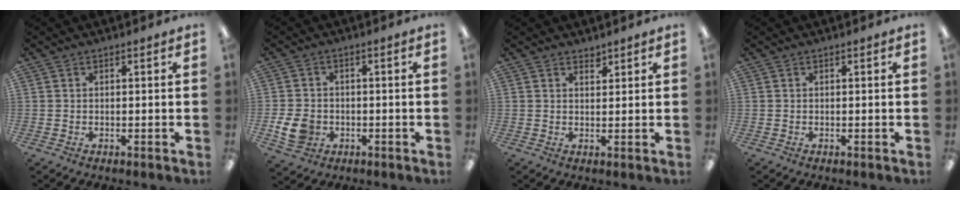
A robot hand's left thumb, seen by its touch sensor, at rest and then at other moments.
{"total": 6.3, "force": [-1.8, 5.1, 3.3], "torque": [-0.072, 0.005, -0.033]}
{"total": 1.9, "force": [1.8, 0.6, 0.3], "torque": [0.001, -0.010, 0.032]}
{"total": 0.0}